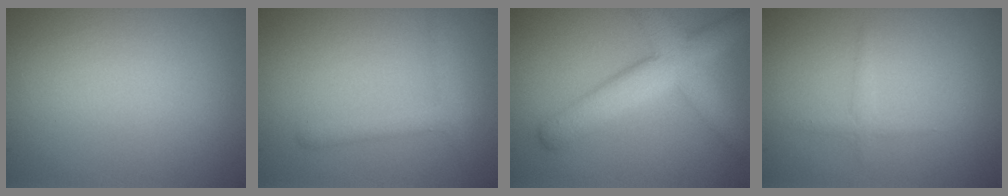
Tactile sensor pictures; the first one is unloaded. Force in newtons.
{"total": 1.9, "press": 1.9, "slide": 0.1}
{"total": 6.1, "press": 6.1, "slide": 0.3}
{"total": 0.9, "press": 0.9, "slide": 0.0}